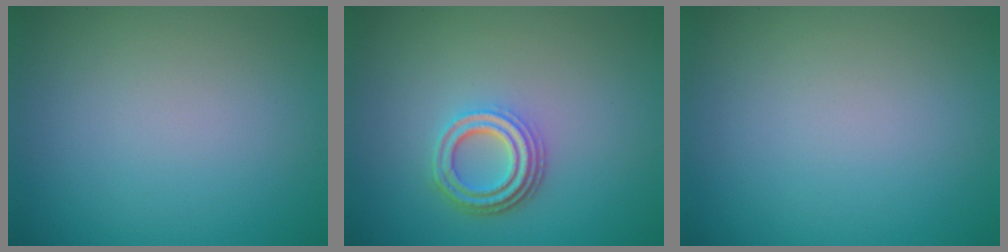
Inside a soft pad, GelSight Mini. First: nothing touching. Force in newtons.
{"total": 3.8, "press": 2.9, "slide": 2.4}
{"total": 0.0}